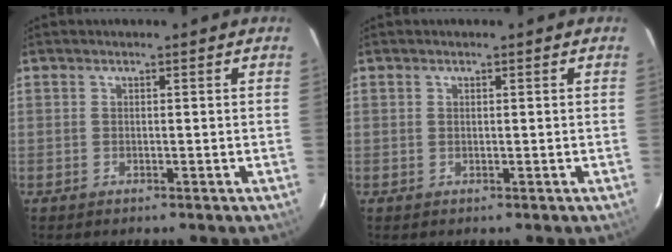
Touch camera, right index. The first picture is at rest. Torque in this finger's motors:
{"motor_torque": [0.06, 0.02, 0.03, 0.00]}